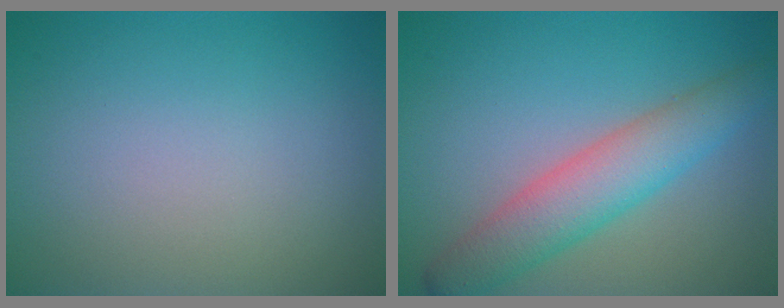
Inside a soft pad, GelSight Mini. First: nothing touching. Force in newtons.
{"total": 5.2, "press": 5.2, "slide": 0.1}